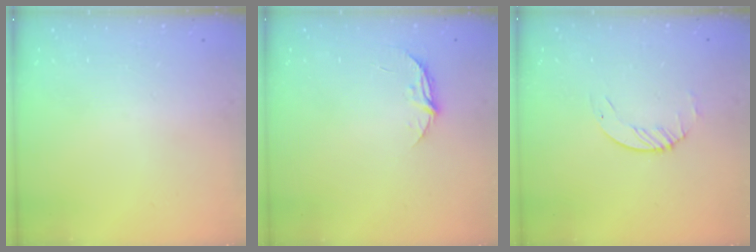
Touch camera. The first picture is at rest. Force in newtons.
{"total": 5.3, "press": 5.3, "slide": 0.5}
{"total": 1.6, "press": 1.6, "slide": 0.2}